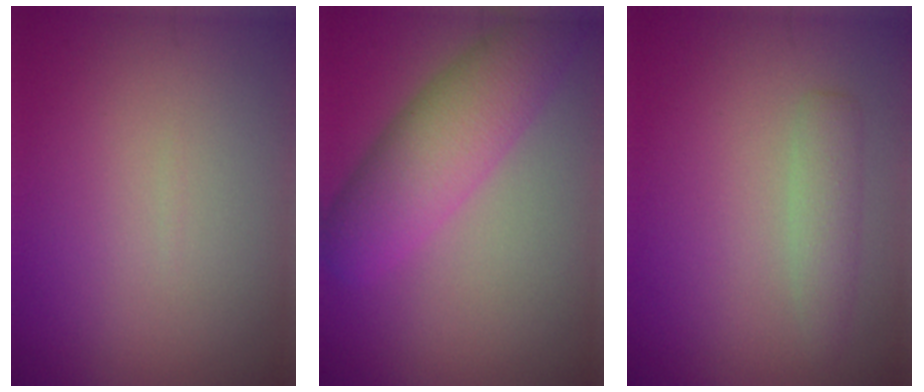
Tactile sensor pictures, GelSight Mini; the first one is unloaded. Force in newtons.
{"total": 5.8, "press": 5.8, "slide": 0.2}
{"total": 2.0, "press": 2.0, "slide": 0.2}